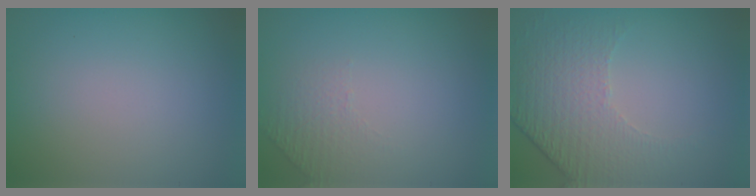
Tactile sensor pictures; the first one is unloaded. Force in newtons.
{"total": 1.2, "press": 0.7, "slide": 0.9}
{"total": 4.8, "press": 3.2, "slide": 3.5}